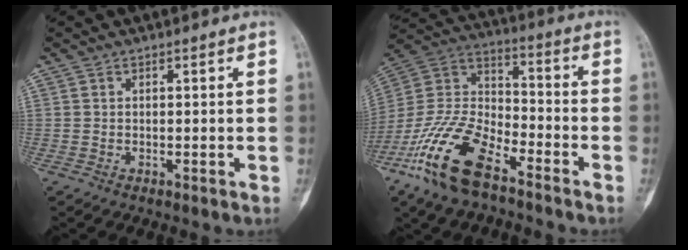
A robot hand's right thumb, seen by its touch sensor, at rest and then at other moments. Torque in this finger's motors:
{"motor_torque": [0.60, 0.58, 1.64, -1.13, 0.23]}